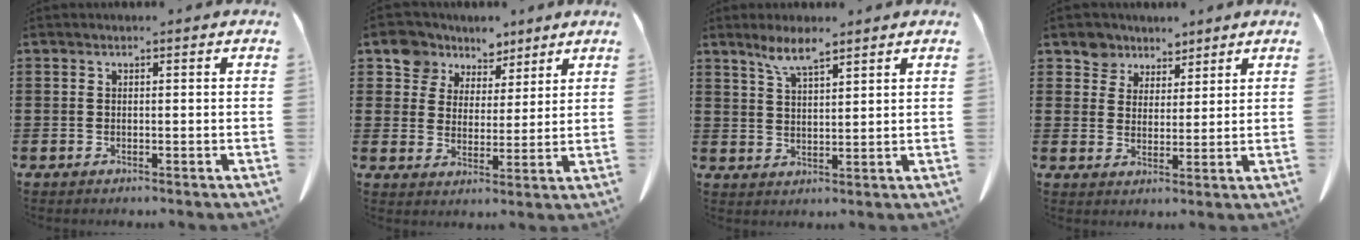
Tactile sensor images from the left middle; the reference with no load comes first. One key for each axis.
{"total": 6.7, "fx": 5.2, "fy": 4.3, "fz": 0.2, "tx": -0.046, "ty": -0.017, "tz": 0.098}
{"total": 4.9, "fx": 3.6, "fy": 0.7, "fz": 3.1, "tx": -0.071, "ty": -0.004, "tz": 0.065}
{"total": 4.8, "fx": 3.8, "fy": 2.9, "fz": 0.2, "tx": -0.030, "ty": -0.005, "tz": 0.071}